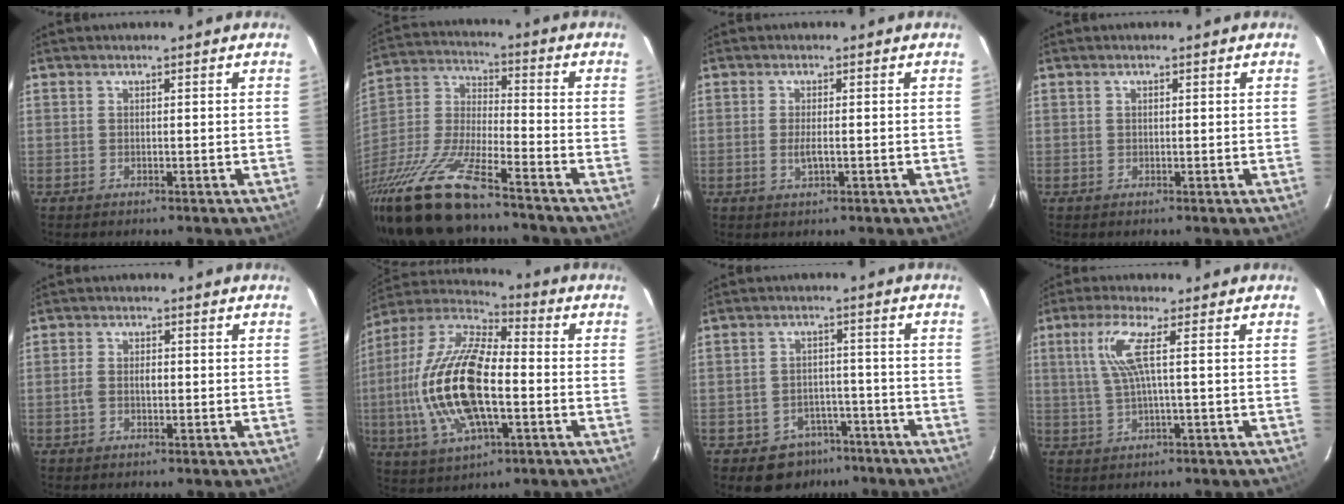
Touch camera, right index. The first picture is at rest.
{"total": 22.2, "force": [-16.9, 4.1, 13.8], "torque": [-0.294, -0.040, -0.316]}
{"total": 2.5, "force": [-0.5, 0.5, 2.3], "torque": [-0.046, -0.004, -0.008]}
{"total": 0.6, "force": [0.2, 0.4, 0.4], "torque": [-0.006, 0.004, 0.003]}
{"total": 2.7, "force": [-0.5, 1.5, 2.2], "torque": [-0.045, 0.005, -0.009]}
{"total": 21.3, "force": [-3.1, 8.8, 19.1], "torque": [-0.397, -0.003, -0.063]}
{"total": 7.6, "force": [-5.1, 5.4, 1.7], "torque": [-0.040, 0.025, -0.056]}
{"total": 6.2, "force": [1.3, -0.1, 6.1], "torque": [-0.120, 0.003, 0.035]}